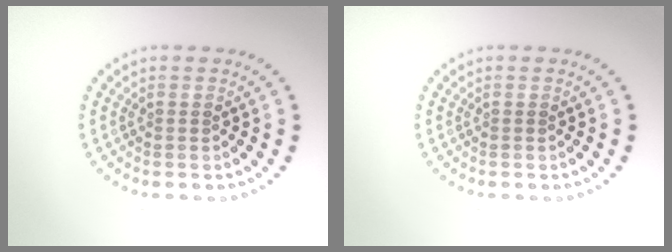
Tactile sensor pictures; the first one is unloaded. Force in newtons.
{"total": 0.0}